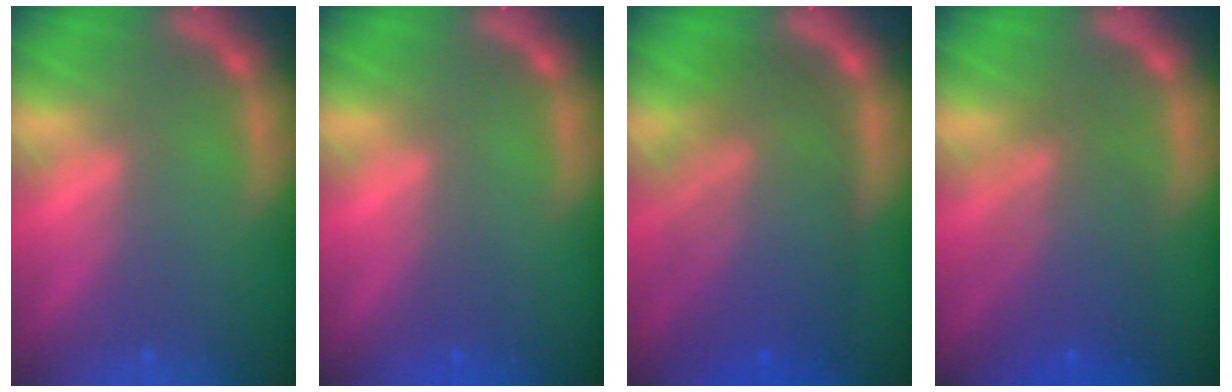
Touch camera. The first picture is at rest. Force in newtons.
{"total": 0.9}
{"total": 10.0}
{"total": 6.0}